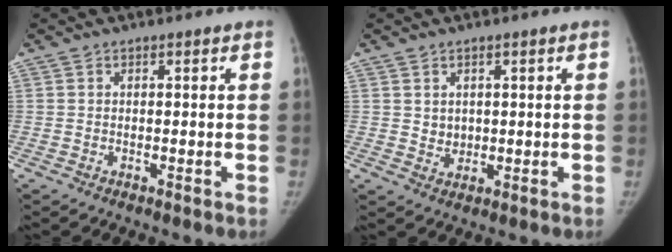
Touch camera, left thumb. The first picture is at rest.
{"total": 2.4, "force": [0.8, 2.0, 1.0], "torque": [-0.008, -0.009, 0.022]}